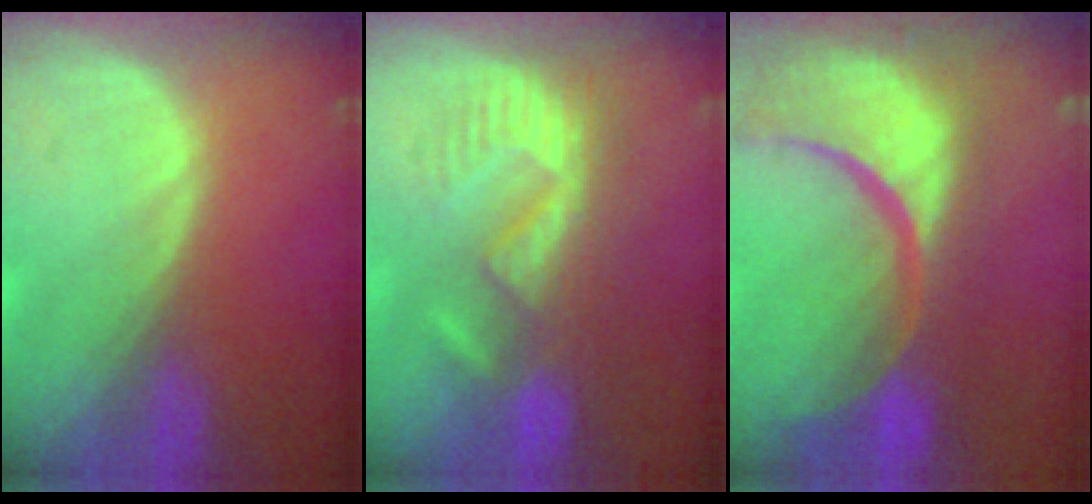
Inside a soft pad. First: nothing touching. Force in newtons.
{"total": 8.7, "press": 8.2, "slide": 3.0}
{"total": 15.4, "press": 12.1, "slide": 9.6}